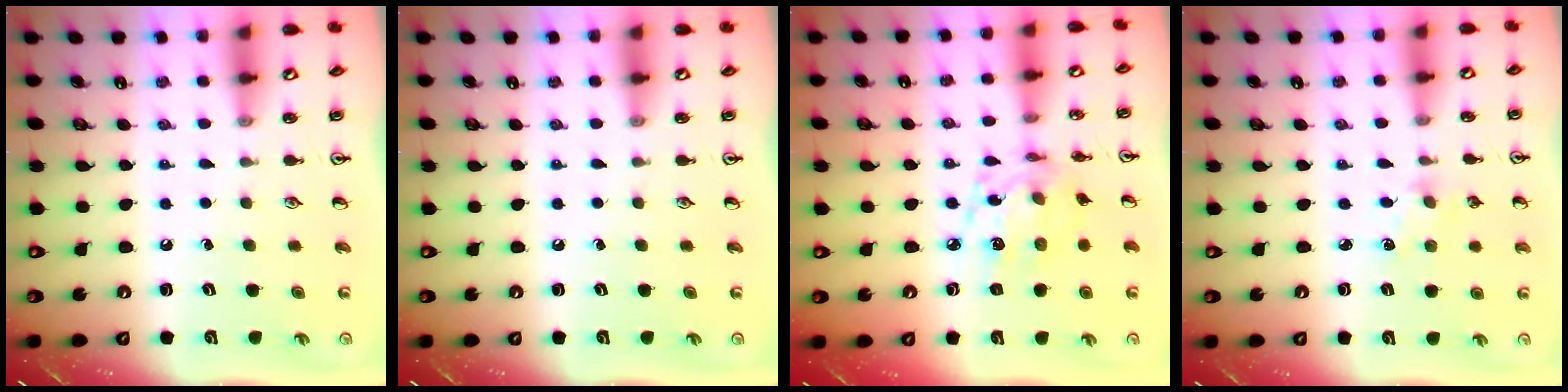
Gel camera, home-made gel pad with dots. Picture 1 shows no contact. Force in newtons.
{"total": 0.0}
{"total": 11.1, "press": 11.1, "slide": 0.8}
{"total": 2.5, "press": 2.5, "slide": 0.3}